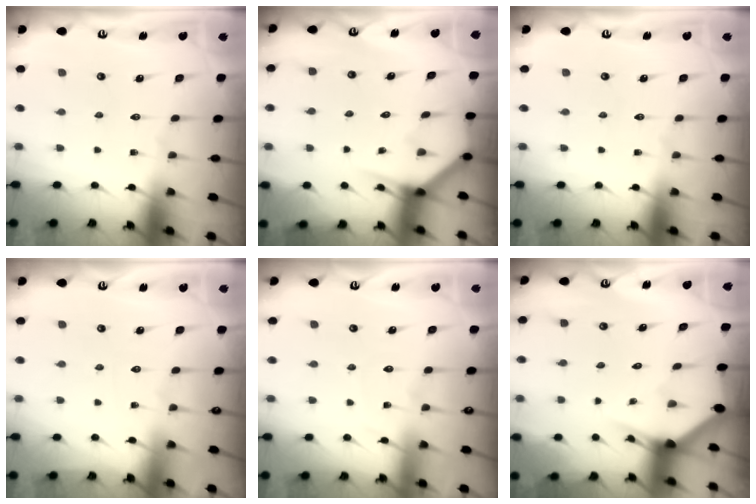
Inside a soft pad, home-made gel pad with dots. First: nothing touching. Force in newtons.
{"total": 3.9, "press": 3.9, "slide": 0.2}
{"total": 0.0}
{"total": 2.2, "press": 2.2, "slide": 0.3}
{"total": 3.6, "press": 3.5, "slide": 0.5}
{"total": 2.9, "press": 2.9, "slide": 0.1}